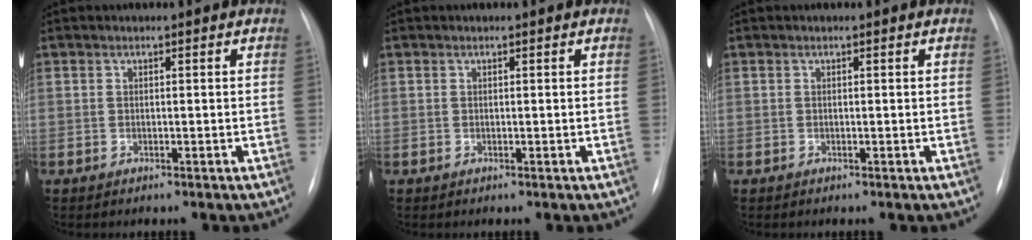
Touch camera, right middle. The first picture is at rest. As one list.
[{"total": 0.0}, {"total": 0.0}]